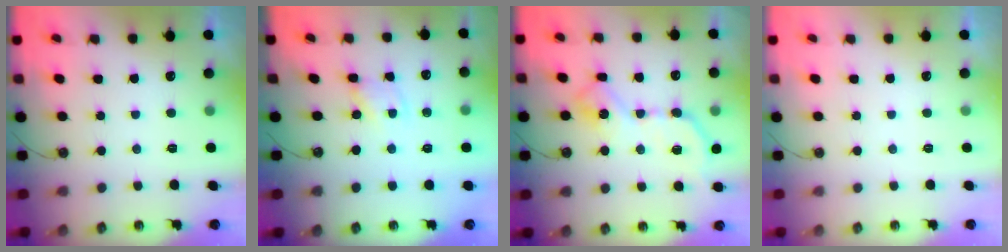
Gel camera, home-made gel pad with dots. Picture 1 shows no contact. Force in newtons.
{"total": 1.8, "press": 1.8, "slide": 0.1}
{"total": 13.1, "press": 13.1, "slide": 0.6}
{"total": 0.0}